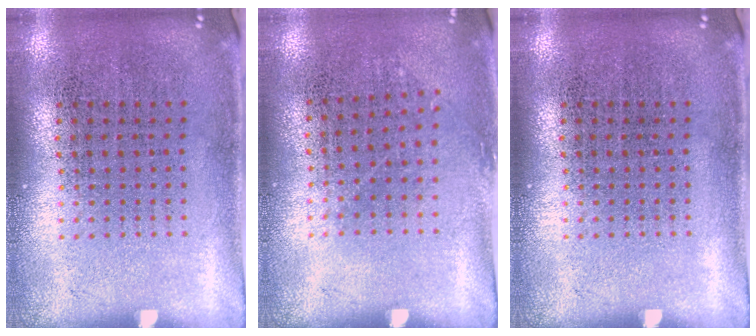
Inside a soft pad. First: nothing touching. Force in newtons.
{"total": 0.8, "press": 0.6, "slide": 0.5}
{"total": 0.0}